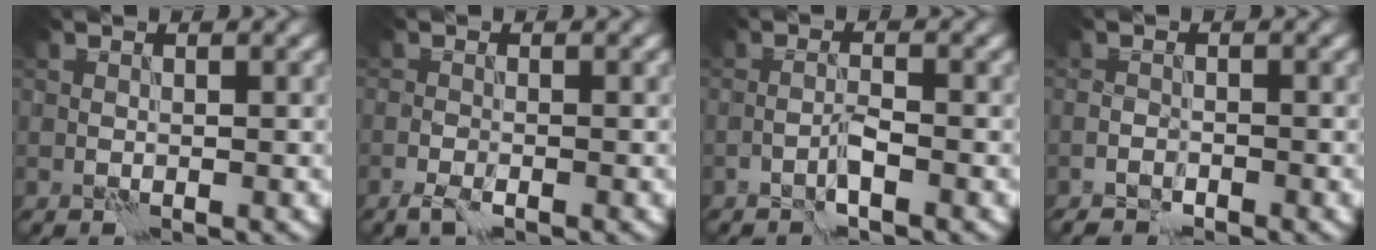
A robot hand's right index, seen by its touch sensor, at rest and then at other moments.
{"total": 1.4, "force": [-1.0, 0.2, 1.0], "torque": [-0.023, -0.004, -0.022]}
{"total": 1.3, "force": [-0.9, -0.2, 0.9], "torque": [-0.020, 0.006, -0.018]}
{"total": 1.3, "force": [-1.3, 0.2, 0.3], "torque": [-0.007, 0.003, -0.026]}